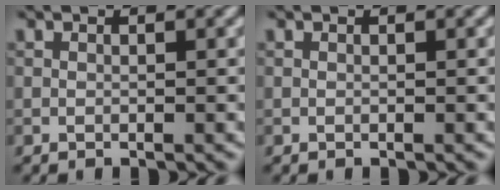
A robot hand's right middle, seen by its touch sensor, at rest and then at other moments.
{"total": 0.0}